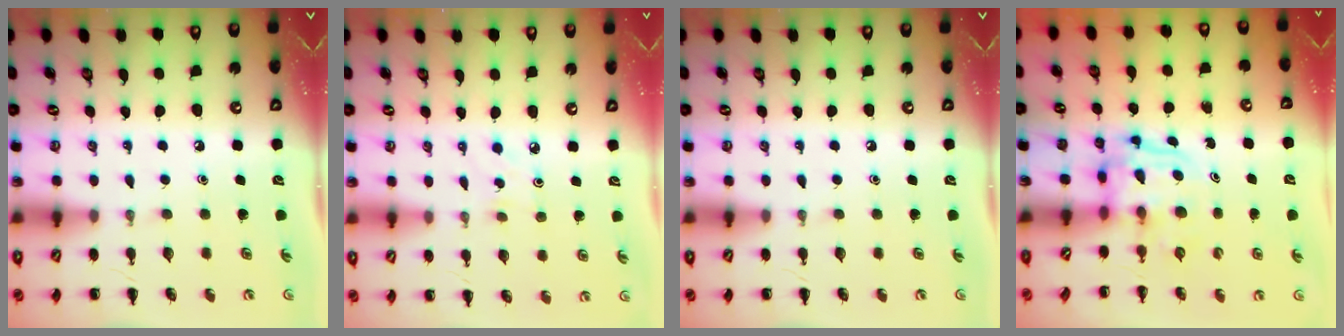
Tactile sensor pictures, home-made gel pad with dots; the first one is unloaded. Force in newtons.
{"total": 2.1, "press": 2.0, "slide": 0.7}
{"total": 0.0}
{"total": 3.4, "press": 3.4, "slide": 0.3}